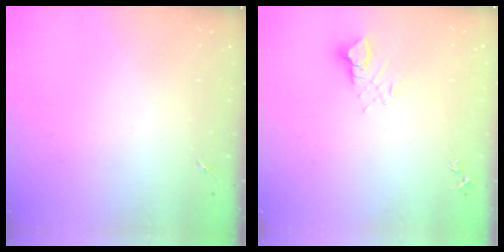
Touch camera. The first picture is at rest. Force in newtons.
{"total": 5.0, "press": 5.0, "slide": 0.3}